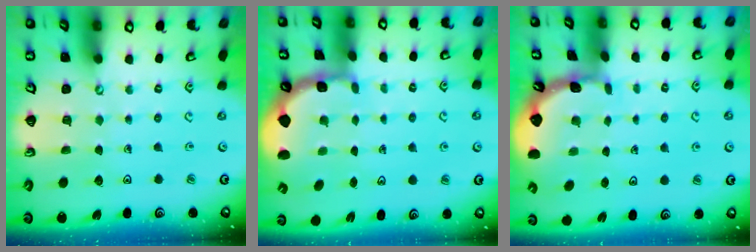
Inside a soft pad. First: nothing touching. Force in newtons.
{"total": 1.7, "press": 1.6, "slide": 0.5}
{"total": 1.5, "press": 1.5, "slide": 0.1}